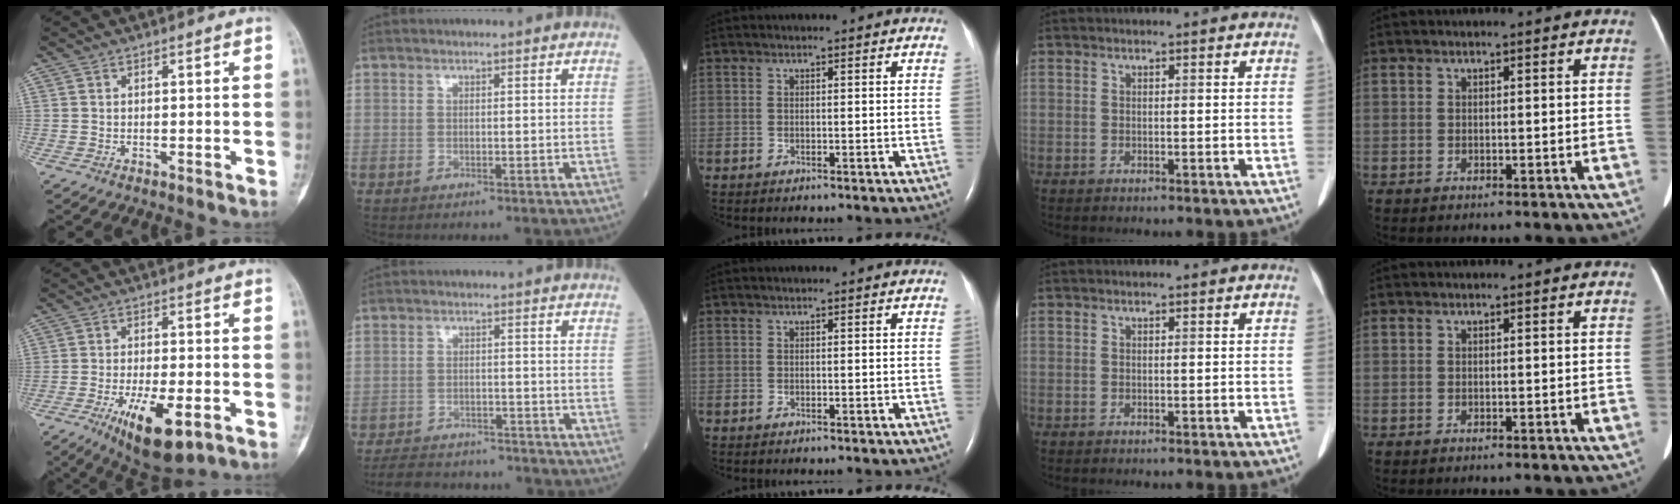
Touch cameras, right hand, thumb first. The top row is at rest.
{"thumb": {"total": 12.4, "force": [-5.4, 4.4, 10.3], "torque": [-0.169, 0.003, -0.077]}, "index": {"total": 11.1, "force": [-10.2, 3.6, 2.5], "torque": [-0.044, 0.011, -0.136]}}